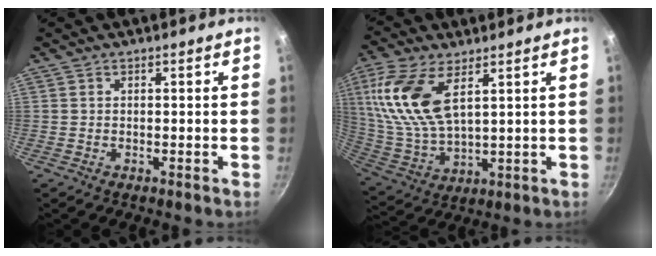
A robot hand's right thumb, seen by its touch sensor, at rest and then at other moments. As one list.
[{"total": 15.6, "force": [6.2, 7.5, 12.2], "torque": [-0.245, -0.021, 0.131]}]